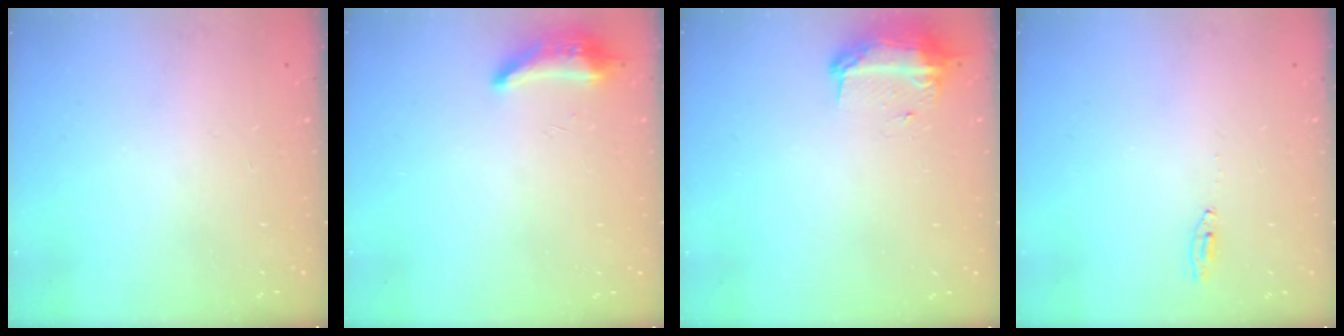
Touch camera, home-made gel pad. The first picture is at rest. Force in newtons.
{"total": 14.6, "press": 9.9, "slide": 10.8}
{"total": 9.4, "press": 9.4, "slide": 0.7}
{"total": 2.4, "press": 2.4, "slide": 0.2}